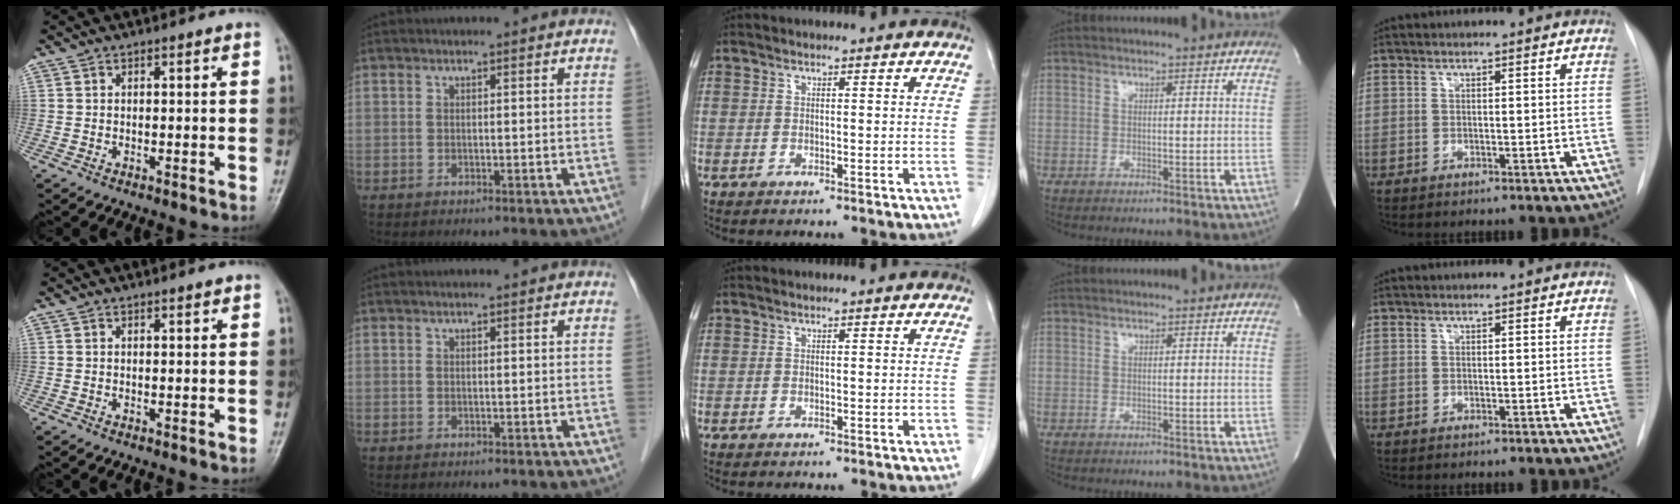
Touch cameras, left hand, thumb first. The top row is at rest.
{"thumb": {"total": 0.9, "force": [0.7, 0.4, 0.5], "torque": [-0.005, -0.003, 0.008]}, "index": {"total": 0.9, "force": [0.9, 0.0, 0.3], "torque": [-0.006, 0.012, 0.017]}}